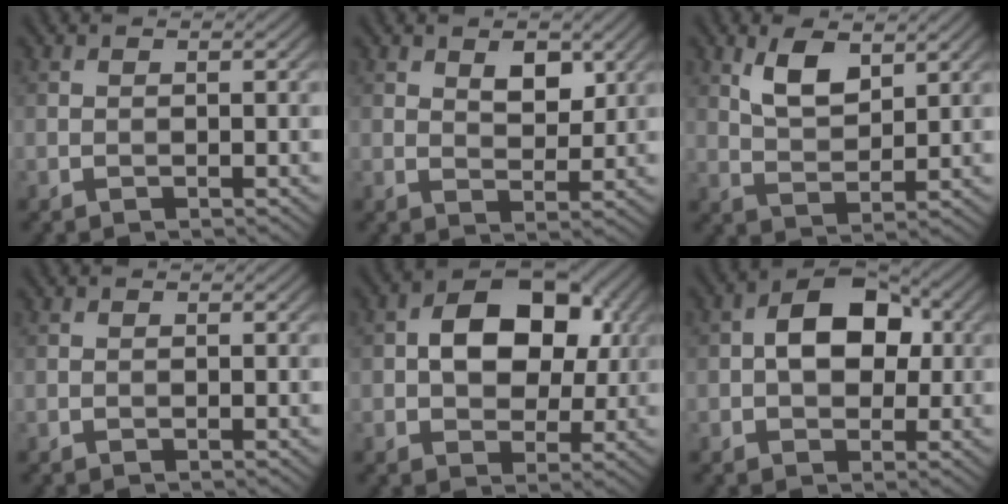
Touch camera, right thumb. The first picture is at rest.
{"total": 3.9, "force": [1.9, 2.2, 2.7], "torque": [-0.046, -0.006, 0.033]}
{"total": 5.5, "force": [3.0, 2.5, 3.9], "torque": [-0.082, -0.005, 0.058]}
{"total": 0.0}
{"total": 10.5, "force": [1.8, 7.1, 7.5], "torque": [-0.119, 0.010, 0.025]}
{"total": 7.4, "force": [0.6, 5.0, 5.4], "torque": [-0.083, 0.010, 0.003]}